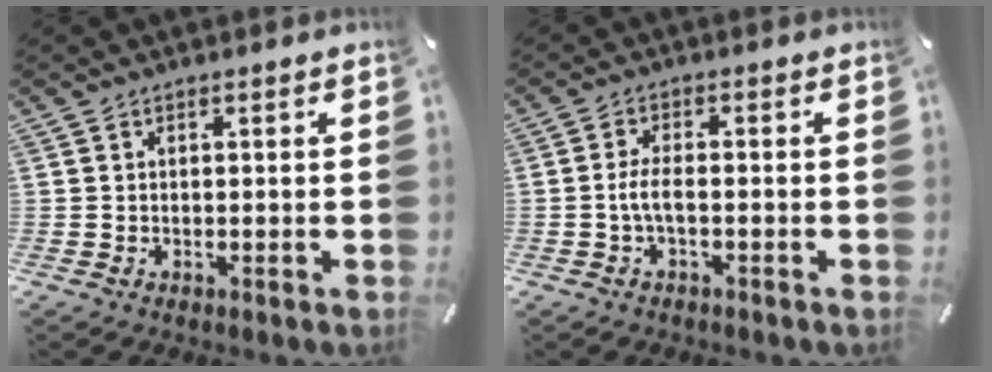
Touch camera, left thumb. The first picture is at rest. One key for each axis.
{"total": 4.1, "fx": -1.0, "fy": 1.5, "fz": 3.7, "tx": -0.086, "ty": 0.000, "tz": -0.024}